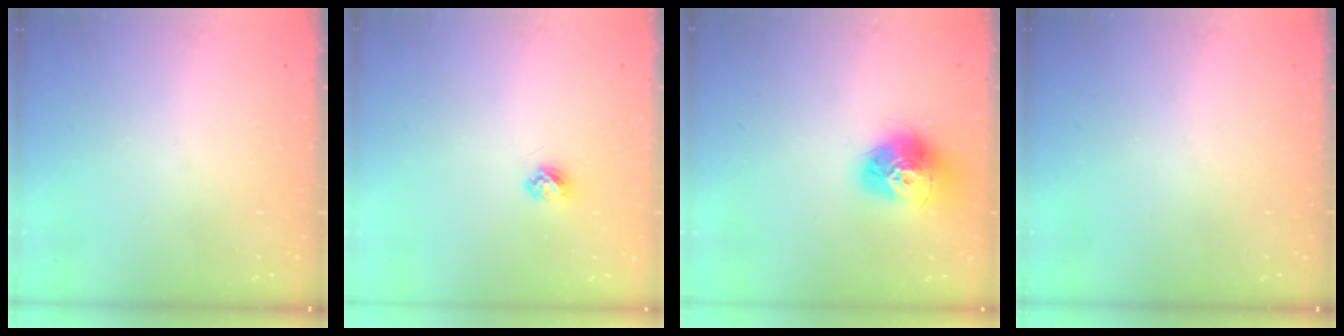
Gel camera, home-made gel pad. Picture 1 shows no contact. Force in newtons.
{"total": 3.6, "press": 3.5, "slide": 0.4}
{"total": 14.1, "press": 14.1, "slide": 1.3}
{"total": 0.0}